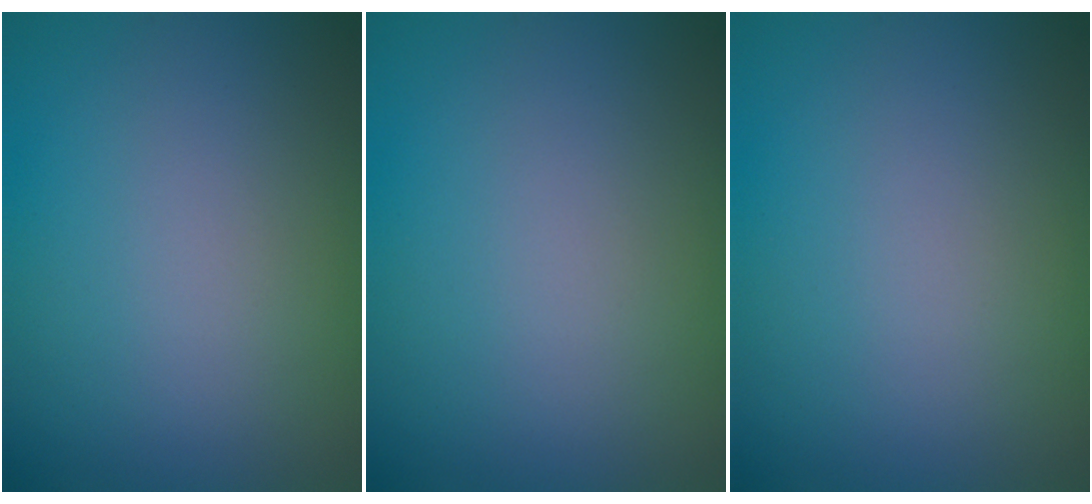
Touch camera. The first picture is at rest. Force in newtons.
{"total": 0.0}
{"total": 0.0}